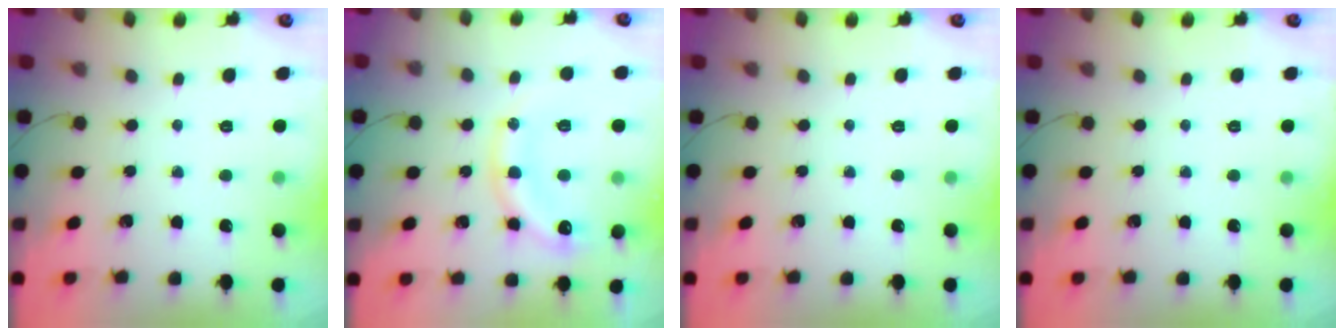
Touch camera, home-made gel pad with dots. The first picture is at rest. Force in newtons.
{"total": 14.6, "press": 14.4, "slide": 2.2}
{"total": 0.0}
{"total": 0.0}